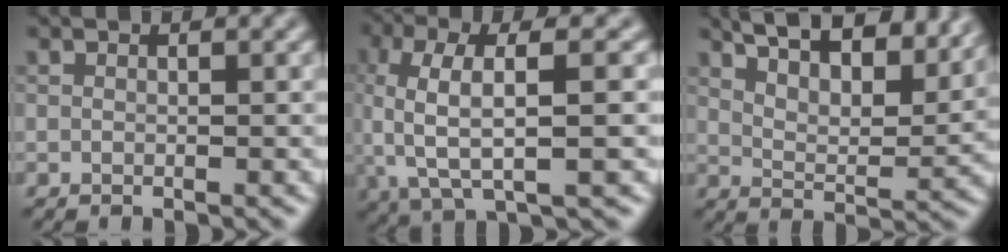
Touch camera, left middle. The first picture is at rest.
{"total": 7.2, "force": [0.4, 2.4, 6.8], "torque": [-0.142, 0.005, 0.003]}
{"total": 13.7, "force": [10.2, 4.7, 7.9], "torque": [-0.103, 0.030, 0.116]}